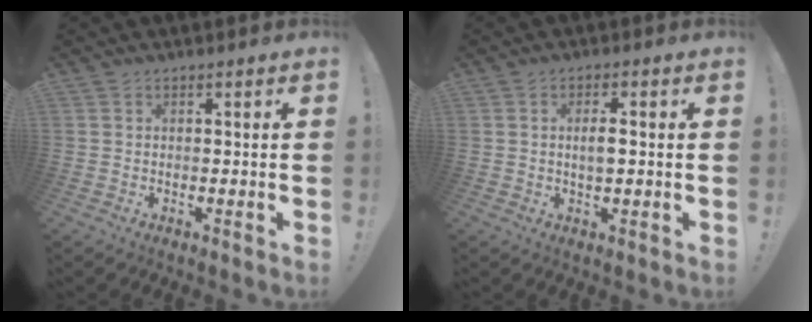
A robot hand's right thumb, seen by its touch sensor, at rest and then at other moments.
{"total": 3.3, "force": [0.0, 1.0, 3.1], "torque": [-0.046, -0.001, -0.003]}